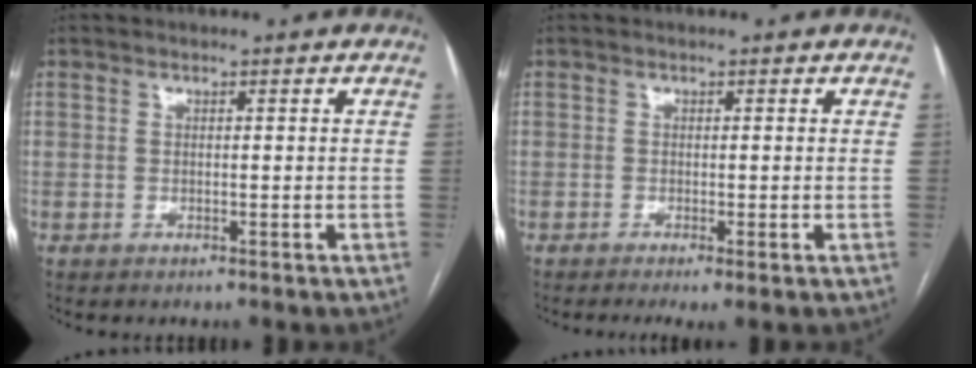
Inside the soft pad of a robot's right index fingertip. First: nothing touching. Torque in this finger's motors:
{"motor_torque": [0.51, -0.25, 0.10, 0.02]}